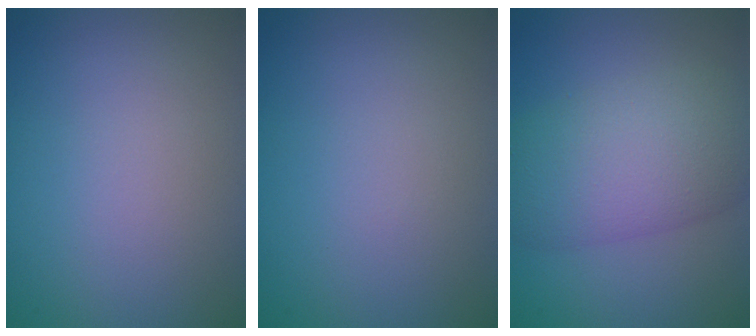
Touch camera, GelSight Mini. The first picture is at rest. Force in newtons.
{"total": 0.0}
{"total": 7.8, "press": 7.8, "slide": 0.2}